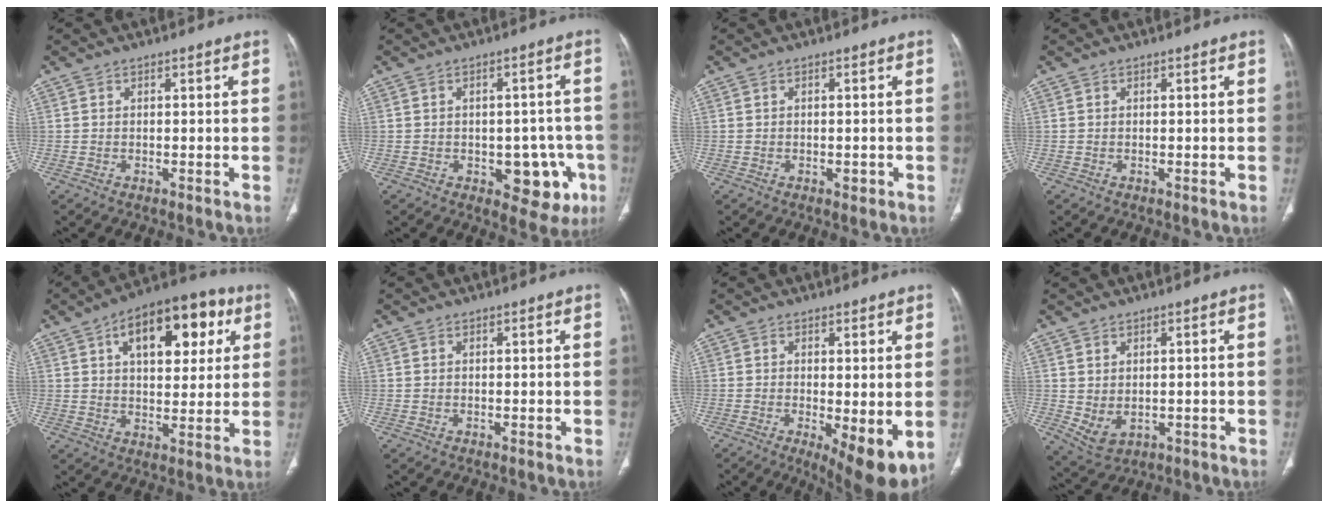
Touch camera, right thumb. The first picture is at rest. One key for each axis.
{"total": 10.2, "fx": -3.4, "fy": 6.0, "fz": 7.5, "tx": -0.049, "ty": 0.015, "tz": -0.032}
{"total": 1.2, "fx": -0.4, "fy": 0.8, "fz": 0.8, "tx": -0.009, "ty": 0.000, "tz": -0.005}
{"total": 0.0}
{"total": 18.1, "fx": 6.8, "fy": 9.6, "fz": 13.7, "tx": -0.150, "ty": 0.004, "tz": 0.097}
{"total": 0.0}
{"total": 9.2, "fx": -1.6, "fy": 3.0, "fz": 8.5, "tx": -0.125, "ty": -0.026, "tz": -0.017}
{"total": 4.6, "fx": 0.0, "fy": 3.2, "fz": 3.3, "tx": -0.060, "ty": -0.005, "tz": 0.021}